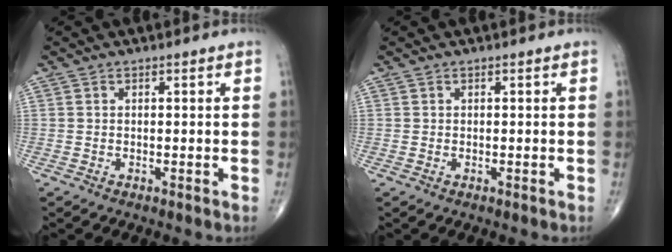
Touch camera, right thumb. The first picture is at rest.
{"total": 0.0}